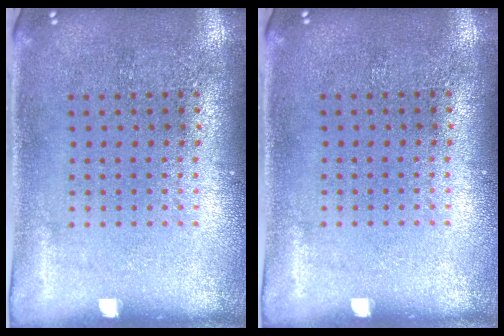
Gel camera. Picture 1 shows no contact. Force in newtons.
{"total": 0.0}